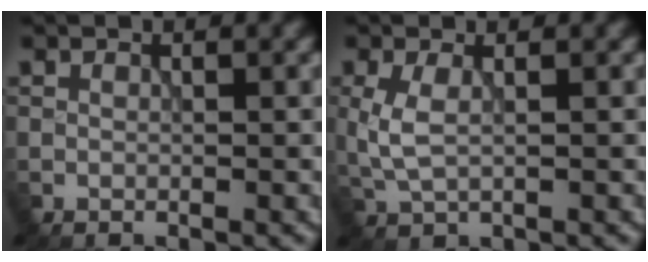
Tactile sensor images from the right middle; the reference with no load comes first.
{"total": 2.6, "force": [0.3, 1.2, 2.3], "torque": [-0.060, -0.001, 0.008]}